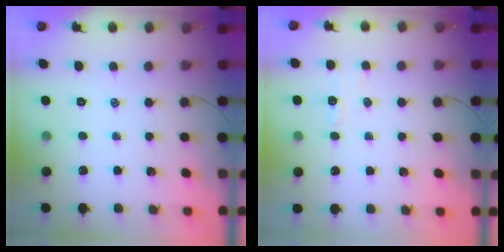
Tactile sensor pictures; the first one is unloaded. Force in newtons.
{"total": 3.0, "press": 2.8, "slide": 0.9}